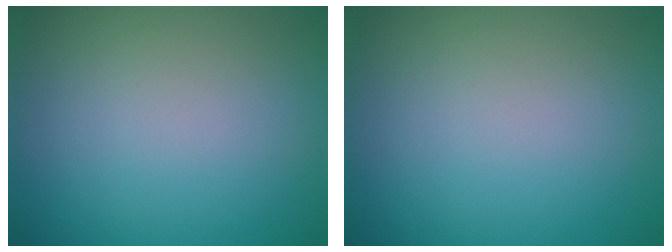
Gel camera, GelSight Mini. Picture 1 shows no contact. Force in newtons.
{"total": 0.0}